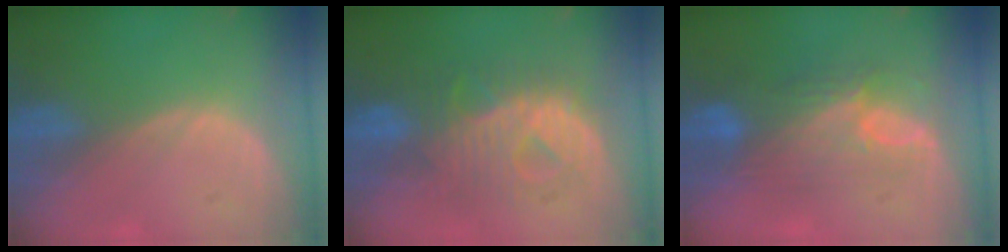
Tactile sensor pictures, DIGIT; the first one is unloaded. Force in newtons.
{"total": 9.3, "press": 9.3, "slide": 0.3}
{"total": 8.3, "press": 7.9, "slide": 2.3}